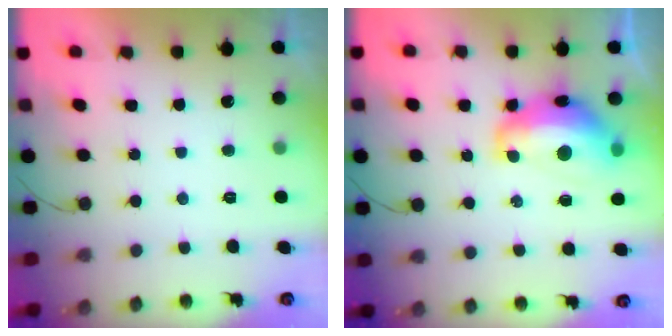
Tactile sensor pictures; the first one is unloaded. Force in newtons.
{"total": 14.1, "press": 14.0, "slide": 1.3}